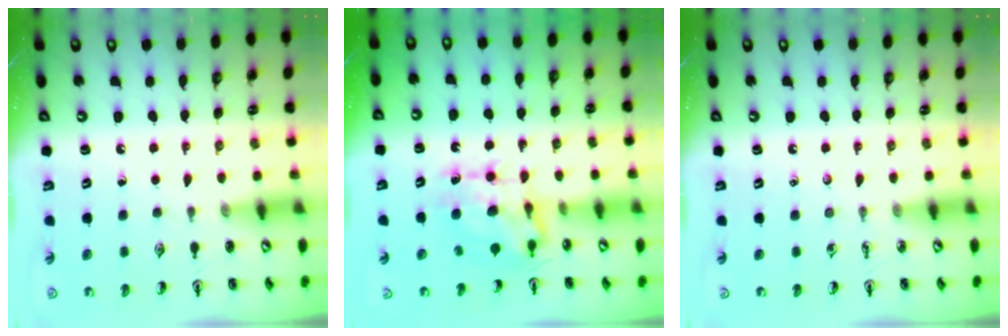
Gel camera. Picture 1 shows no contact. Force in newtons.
{"total": 8.2, "press": 8.2, "slide": 0.7}
{"total": 0.0}